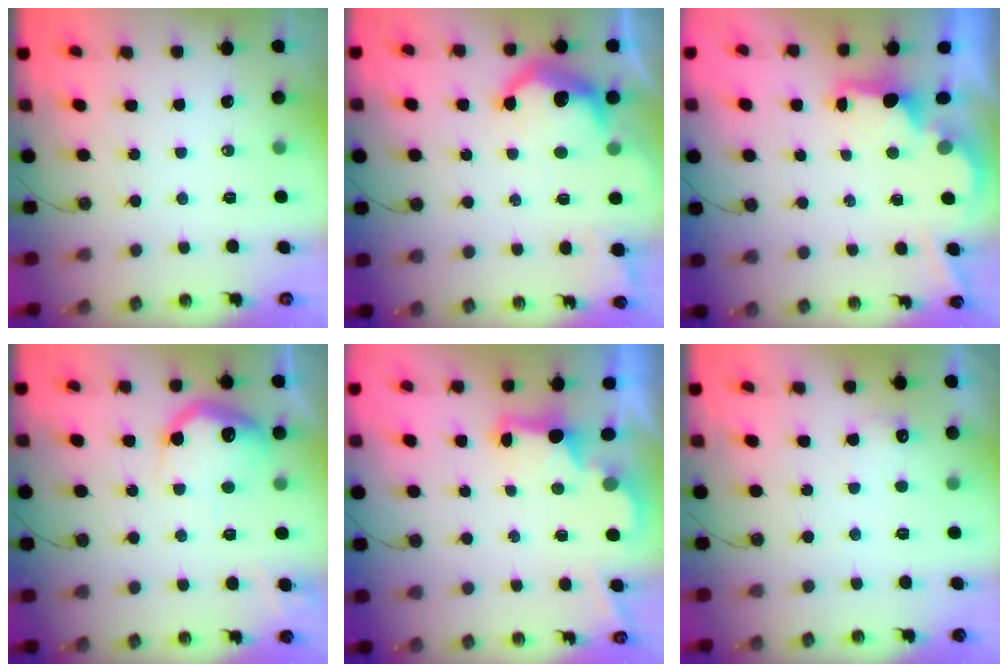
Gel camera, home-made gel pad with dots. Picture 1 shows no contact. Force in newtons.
{"total": 13.1, "press": 13.1, "slide": 1.0}
{"total": 1.9, "press": 1.8, "slide": 0.6}
{"total": 15.9, "press": 15.9, "slide": 1.1}
{"total": 2.2, "press": 2.1, "slide": 0.6}
{"total": 7.1, "press": 7.0, "slide": 1.3}